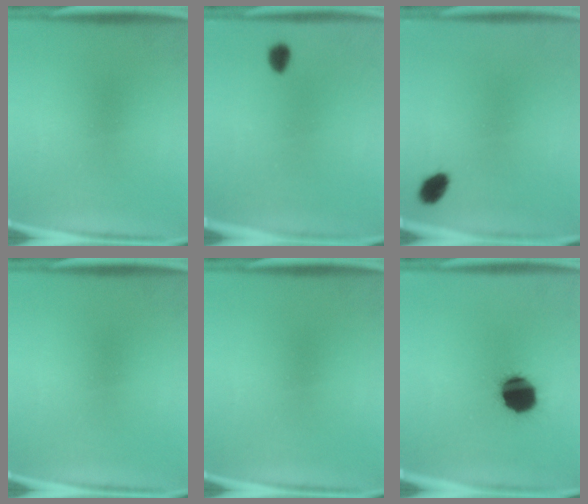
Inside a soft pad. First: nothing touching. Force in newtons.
{"total": 3.0}
{"total": 3.6}
{"total": 0.0}
{"total": 0.0}
{"total": 14.4}